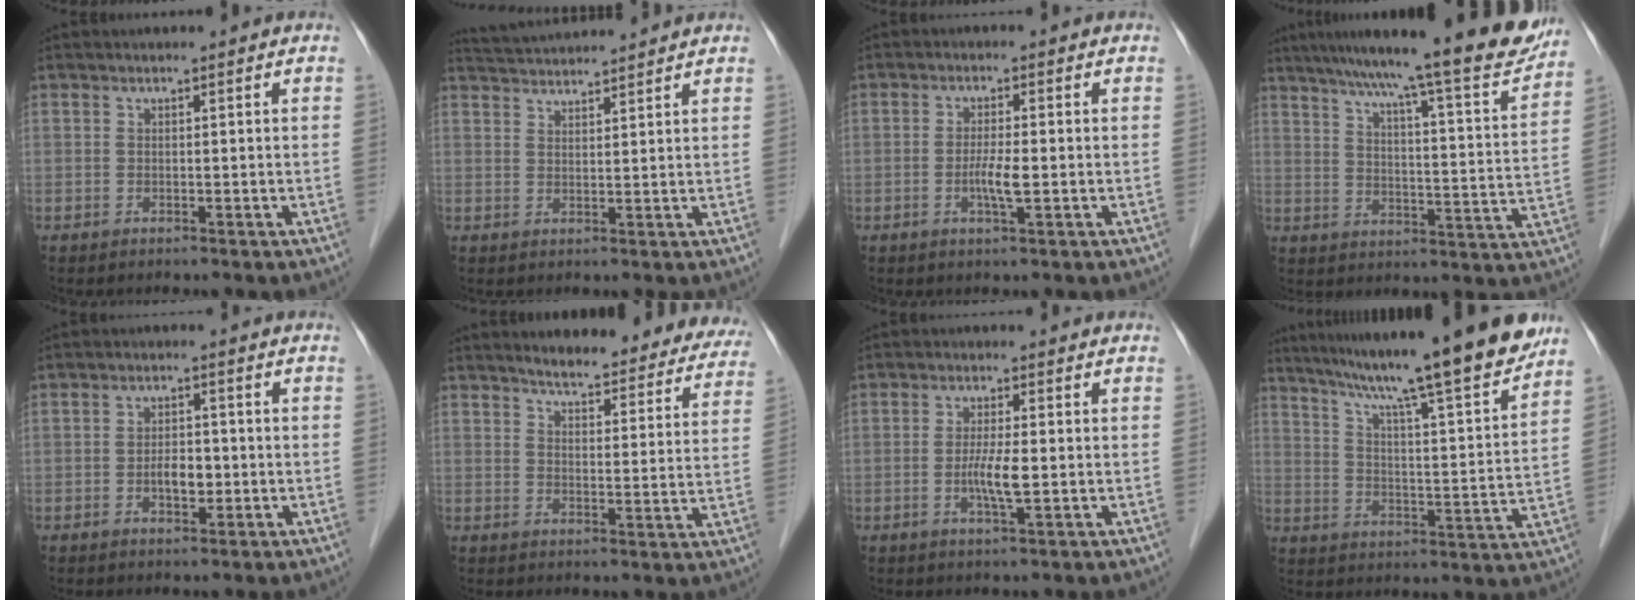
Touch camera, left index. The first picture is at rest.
{"total": 7.4, "force": [7.2, -0.4, 1.5], "torque": [-0.035, 0.033, 0.115]}
{"total": 3.4, "force": [-0.7, 0.2, 3.3], "torque": [-0.067, -0.004, -0.014]}
{"total": 22.1, "force": [19.0, 0.8, 11.3], "torque": [-0.171, -0.029, 0.253]}
{"total": 3.5, "force": [-0.9, 1.8, 2.9], "torque": [-0.052, 0.003, -0.013]}
{"total": 19.5, "force": [17.8, 4.5, 6.4], "torque": [-0.061, -0.026, 0.204]}
{"total": 4.3, "force": [-0.6, 0.3, 4.2], "torque": [-0.084, -0.007, -0.012]}
{"total": 20.5, "force": [17.4, -0.4, 10.9], "torque": [-0.170, -0.015, 0.254]}